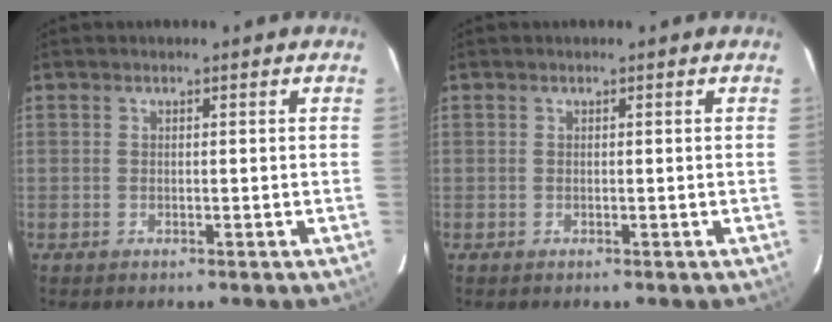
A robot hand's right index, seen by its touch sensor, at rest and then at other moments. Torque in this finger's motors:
{"motor_torque": [-0.01, 0.00, 0.00, 0.01]}